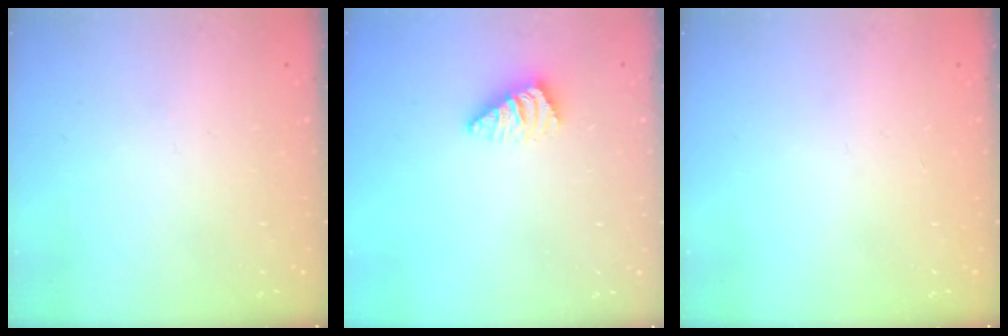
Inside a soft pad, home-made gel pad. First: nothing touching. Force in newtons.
{"total": 1.0, "press": 1.0, "slide": 0.3}
{"total": 0.0}